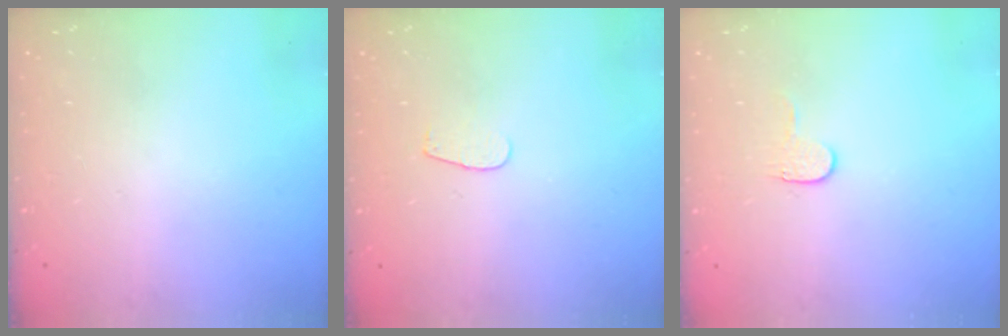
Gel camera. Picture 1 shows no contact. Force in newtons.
{"total": 2.6, "press": 2.5, "slide": 0.3}
{"total": 3.6, "press": 3.6, "slide": 0.3}